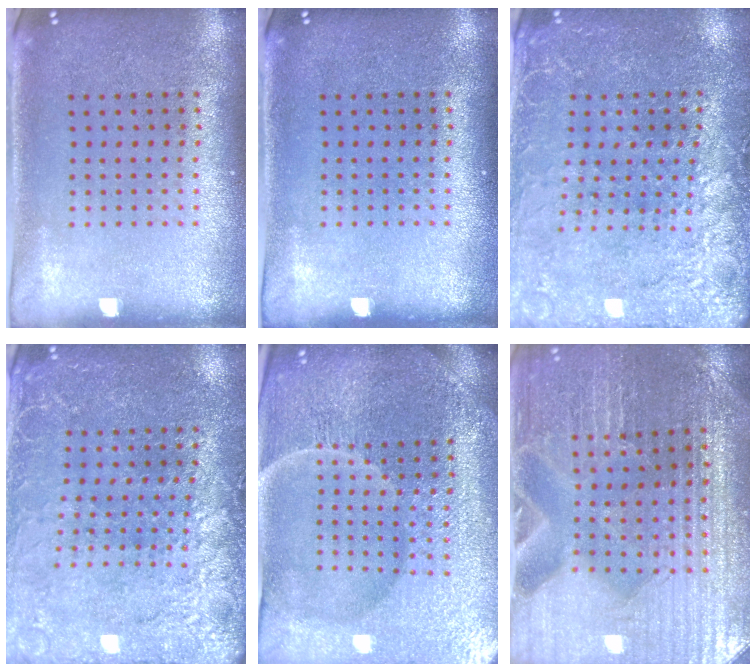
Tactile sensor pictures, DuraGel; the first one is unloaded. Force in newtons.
{"total": 0.0}
{"total": 2.9, "press": 2.8, "slide": 0.4}
{"total": 2.9, "press": 2.8, "slide": 0.4}
{"total": 5.8, "press": 5.3, "slide": 2.3}
{"total": 3.4, "press": 3.3, "slide": 0.4}